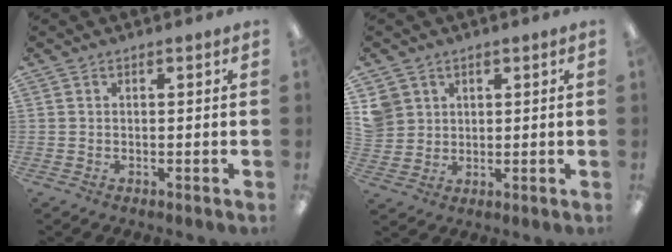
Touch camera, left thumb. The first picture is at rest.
{"total": 5.4, "force": [2.4, 4.8, 0.6], "torque": [-0.015, -0.001, 0.045]}